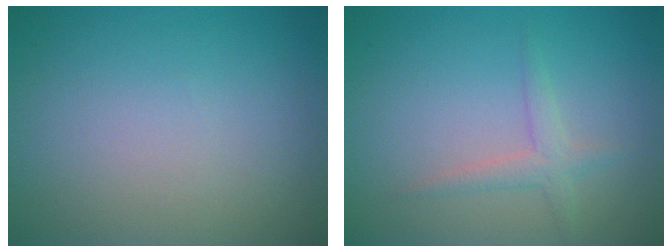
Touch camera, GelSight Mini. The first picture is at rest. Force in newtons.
{"total": 1.8, "press": 1.8, "slide": 0.0}